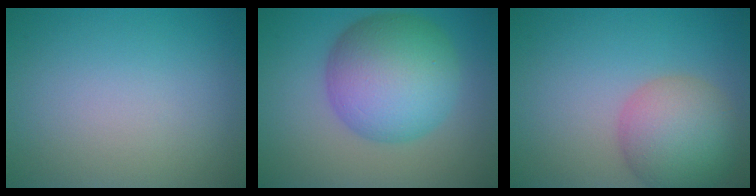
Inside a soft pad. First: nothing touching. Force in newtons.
{"total": 9.7, "press": 9.7, "slide": 0.1}
{"total": 6.7, "press": 6.7, "slide": 0.5}